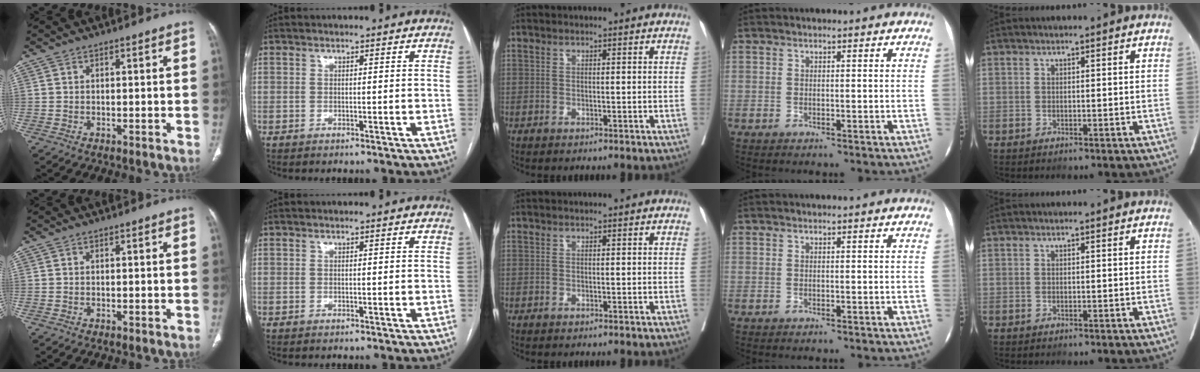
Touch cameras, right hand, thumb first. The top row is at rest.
{}